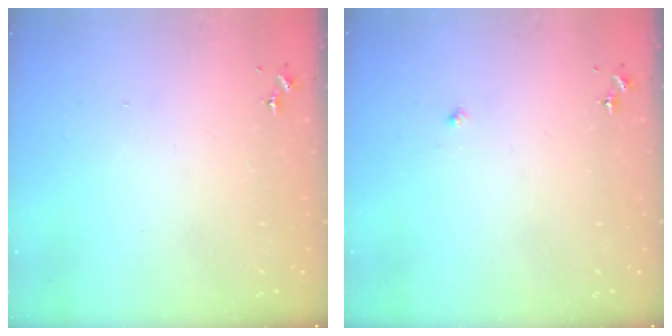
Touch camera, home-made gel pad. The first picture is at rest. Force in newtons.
{"total": 1.8, "press": 1.8, "slide": 0.1}